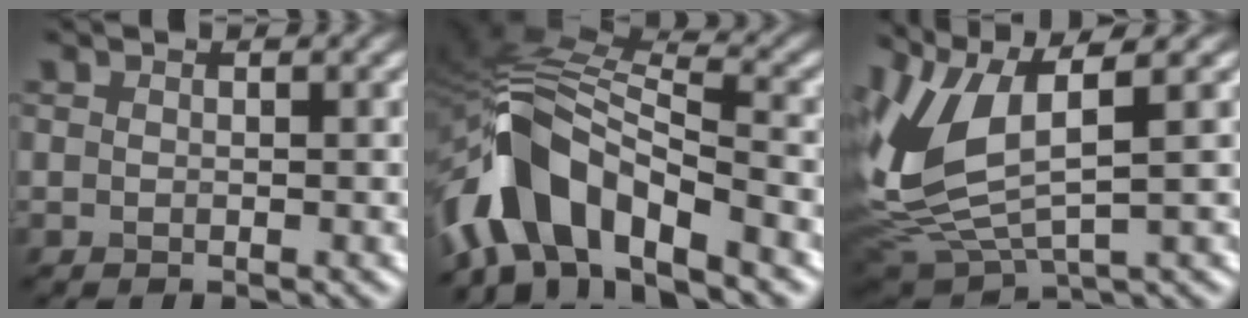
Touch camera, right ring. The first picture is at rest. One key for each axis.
{"total": 10.2, "fx": -5.8, "fy": 4.7, "fz": 7.0, "tx": -0.116, "ty": 0.015, "tz": -0.117}
{"total": 8.3, "fx": 2.0, "fy": 3.5, "fz": 7.2, "tx": -0.172, "ty": 0.001, "tz": 0.043}